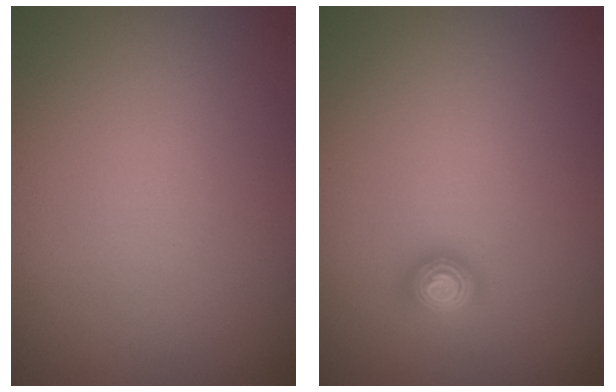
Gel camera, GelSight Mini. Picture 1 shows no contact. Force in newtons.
{"total": 1.1, "press": 1.1, "slide": 0.2}